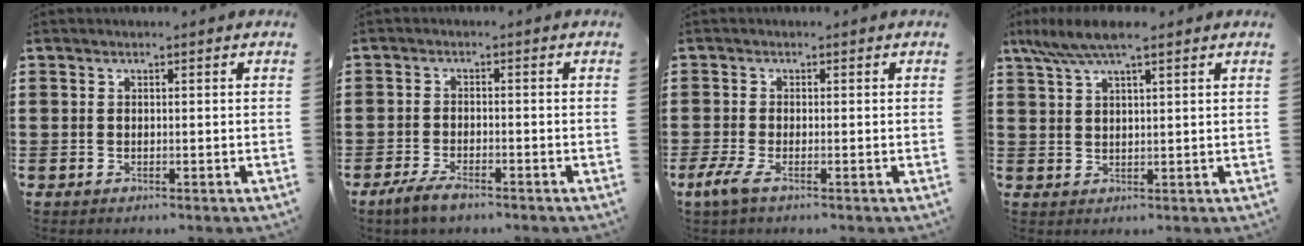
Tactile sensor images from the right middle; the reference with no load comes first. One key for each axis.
{"total": 3.0, "fx": -2.1, "fy": 1.0, "fz": 2.0, "tx": -0.048, "ty": 0.002, "tz": -0.043}
{"total": 2.5, "fx": -1.0, "fy": 0.5, "fz": 2.2, "tx": -0.060, "ty": -0.009, "tz": -0.026}
{"total": 6.1, "fx": 4.5, "fy": 0.6, "fz": 4.2, "tx": -0.090, "ty": -0.001, "tz": 0.080}